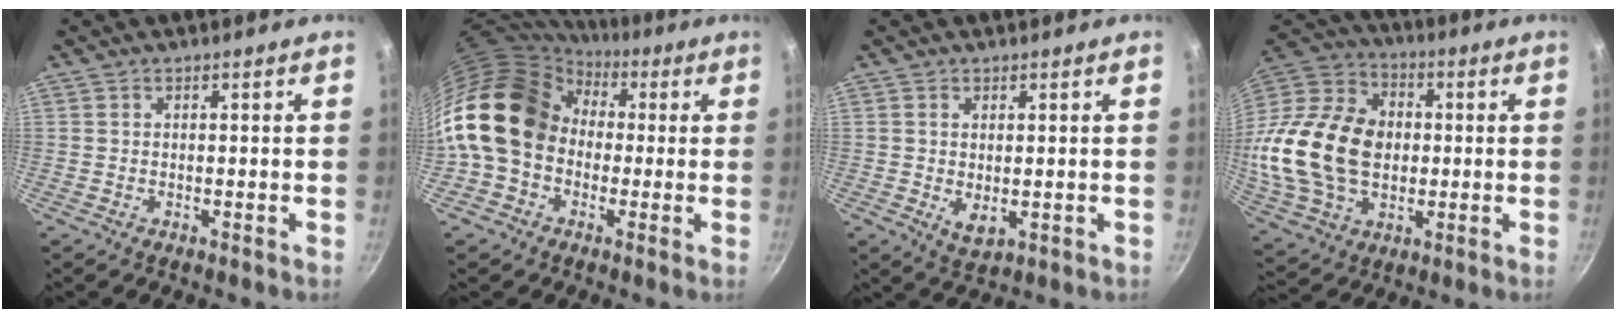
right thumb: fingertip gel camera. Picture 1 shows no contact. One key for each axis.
{"total": 17.6, "fx": 0.6, "fy": 14.2, "fz": 10.5, "tx": -0.169, "ty": 0.046, "tz": -0.003}
{"total": 3.6, "fx": 0.1, "fy": 2.0, "fz": 2.9, "tx": -0.050, "ty": -0.012, "tz": 0.008}
{"total": 25.7, "fx": -0.4, "fy": 18.5, "fz": 17.8, "tx": -0.333, "ty": 0.025, "tz": -0.002}